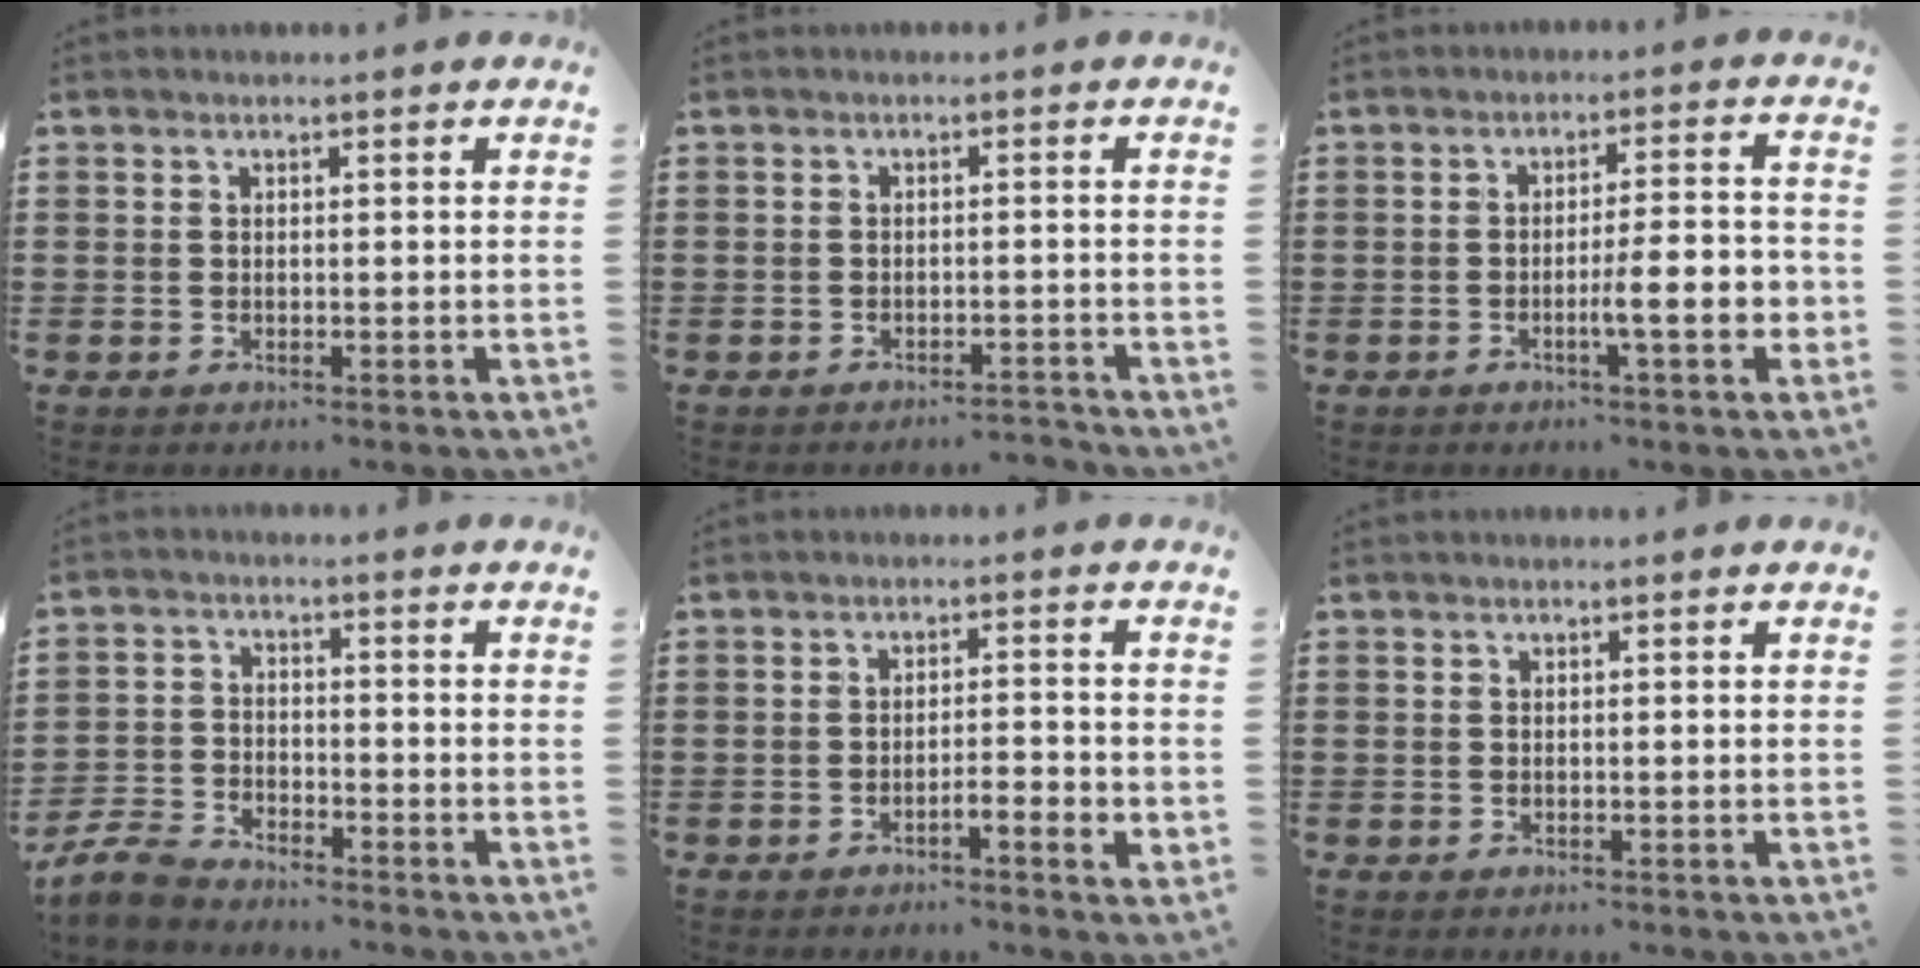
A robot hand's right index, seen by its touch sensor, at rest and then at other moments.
{"total": 1.9, "force": [-1.8, -0.2, 0.5], "torque": [-0.011, 0.000, -0.037]}
{"total": 7.6, "force": [-2.2, 1.0, 7.2], "torque": [-0.115, -0.007, -0.040]}
{"total": 4.6, "force": [-4.3, 0.9, 1.3], "torque": [-0.052, -0.006, -0.093]}
{"total": 3.3, "force": [-1.6, 0.5, 2.8], "torque": [-0.047, -0.001, -0.028]}
{"total": 0.0}